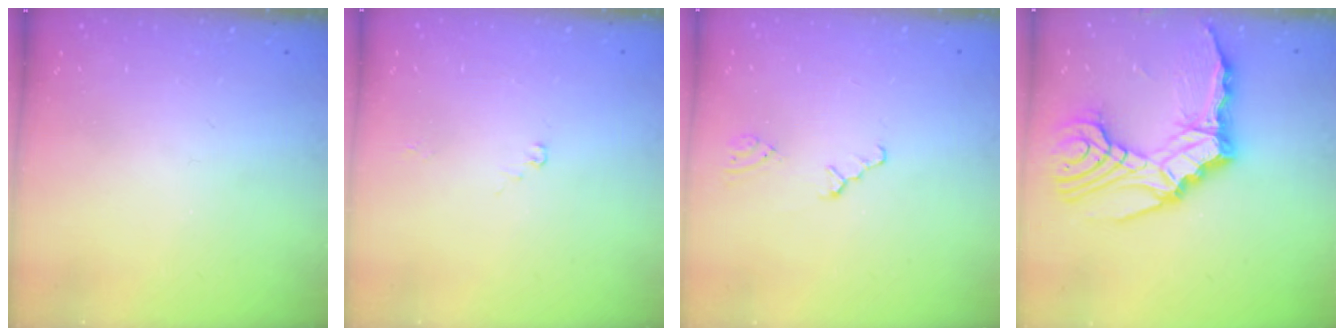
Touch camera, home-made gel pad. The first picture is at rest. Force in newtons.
{"total": 2.0, "press": 2.0, "slide": 0.2}
{"total": 0.6, "press": 0.6, "slide": 0.2}
{"total": 19.5, "press": 18.9, "slide": 4.5}